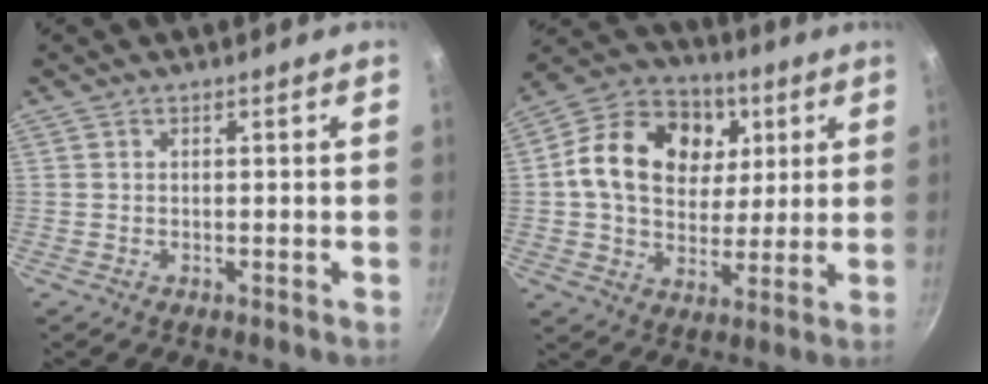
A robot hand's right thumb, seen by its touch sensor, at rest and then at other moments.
{"total": 19.2, "force": [4.5, 14.7, 11.5], "torque": [-0.176, 0.005, 0.067]}